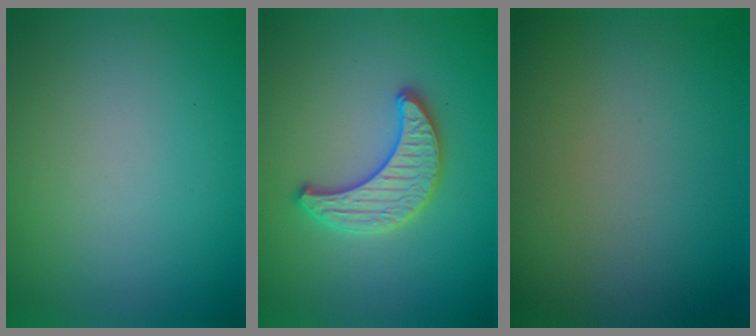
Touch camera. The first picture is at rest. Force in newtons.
{"total": 3.4, "press": 3.4, "slide": 0.1}
{"total": 0.0}